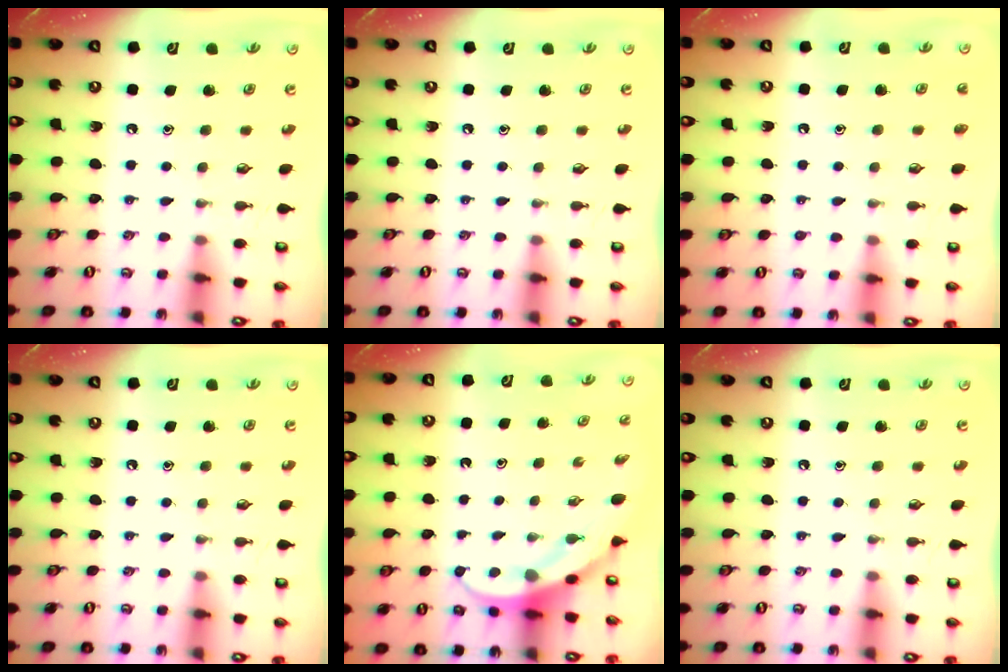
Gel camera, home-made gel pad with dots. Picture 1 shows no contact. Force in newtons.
{"total": 0.0}
{"total": 1.1, "press": 1.1, "slide": 0.3}
{"total": 0.0}
{"total": 4.0, "press": 4.0, "slide": 0.4}
{"total": 0.0}